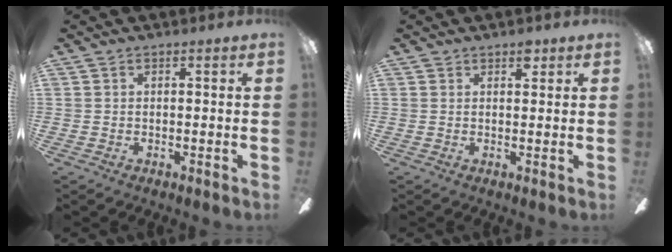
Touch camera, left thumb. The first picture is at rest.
{"total": 2.4, "force": [1.5, 1.5, 1.1], "torque": [0.000, -0.006, 0.023]}